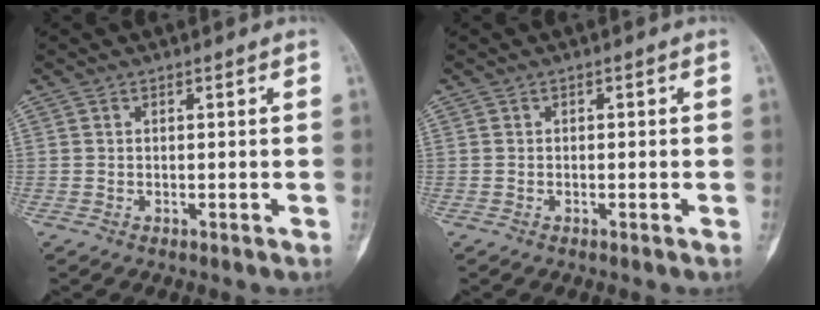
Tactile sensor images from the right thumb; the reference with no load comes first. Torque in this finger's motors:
{"motor_torque": [-0.11, -0.11, -0.02, 0.17, -0.02]}